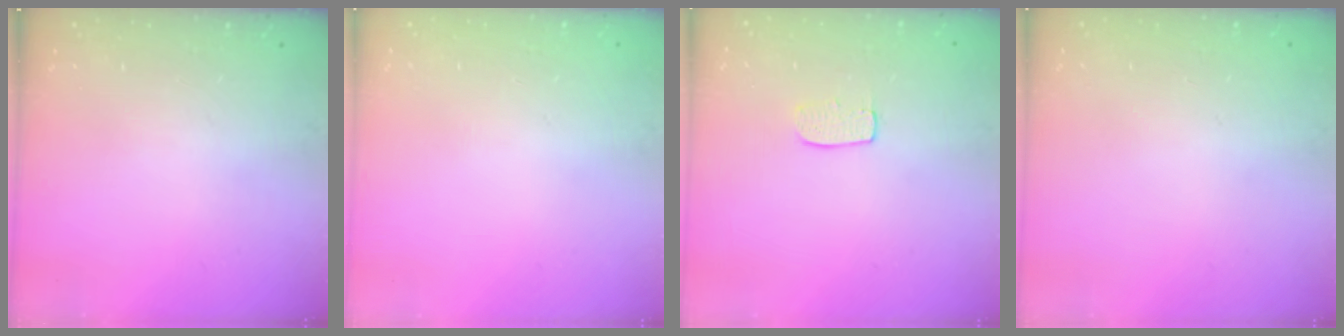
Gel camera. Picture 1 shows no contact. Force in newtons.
{"total": 0.0}
{"total": 5.6, "press": 5.6, "slide": 0.4}
{"total": 0.0}